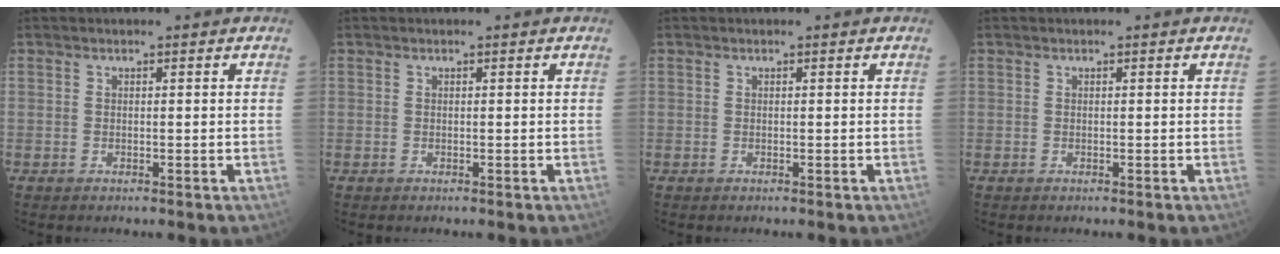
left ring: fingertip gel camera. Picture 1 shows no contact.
{"total": 0.0}
{"total": 0.0}
{"total": 0.0}